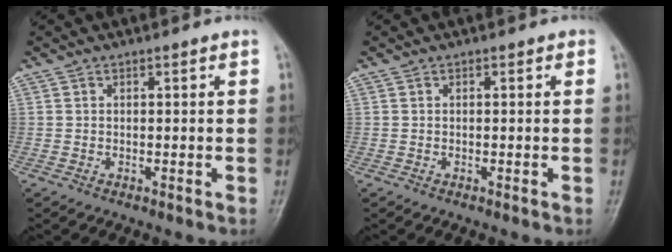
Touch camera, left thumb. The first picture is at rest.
{"total": 0.0}